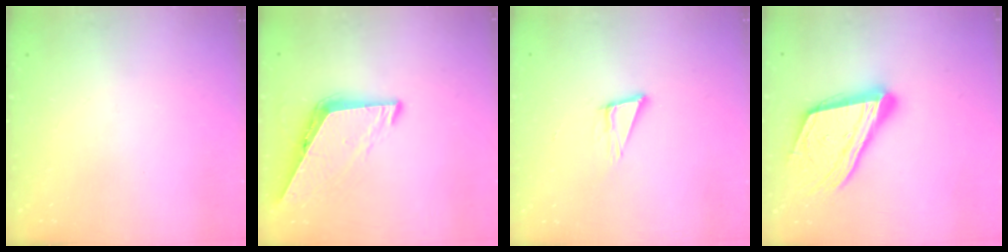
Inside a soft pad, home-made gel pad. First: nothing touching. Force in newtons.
{"total": 6.8, "press": 6.8, "slide": 0.4}
{"total": 7.7, "press": 7.0, "slide": 3.2}
{"total": 21.0, "press": 20.8, "slide": 2.7}